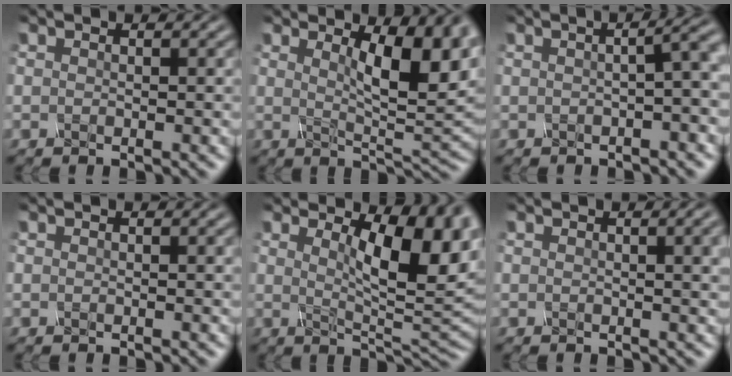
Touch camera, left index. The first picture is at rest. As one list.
[{"total": 8.5, "force": [2.8, 2.5, 7.6], "torque": [-0.104, -0.003, 0.047]}, {"total": 5.0, "force": [0.1, 1.7, 4.7], "torque": [-0.031, 0.019, 0.000]}, {"total": 0.5, "force": [0.1, 0.1, 0.5], "torque": [-0.003, 0.003, 0.000]}, {"total": 9.3, "force": [2.7, 2.9, 8.5], "torque": [-0.107, -0.001, 0.043]}, {"total": 4.0, "force": [0.8, 1.6, 3.6], "torque": [-0.024, 0.014, 0.006]}]